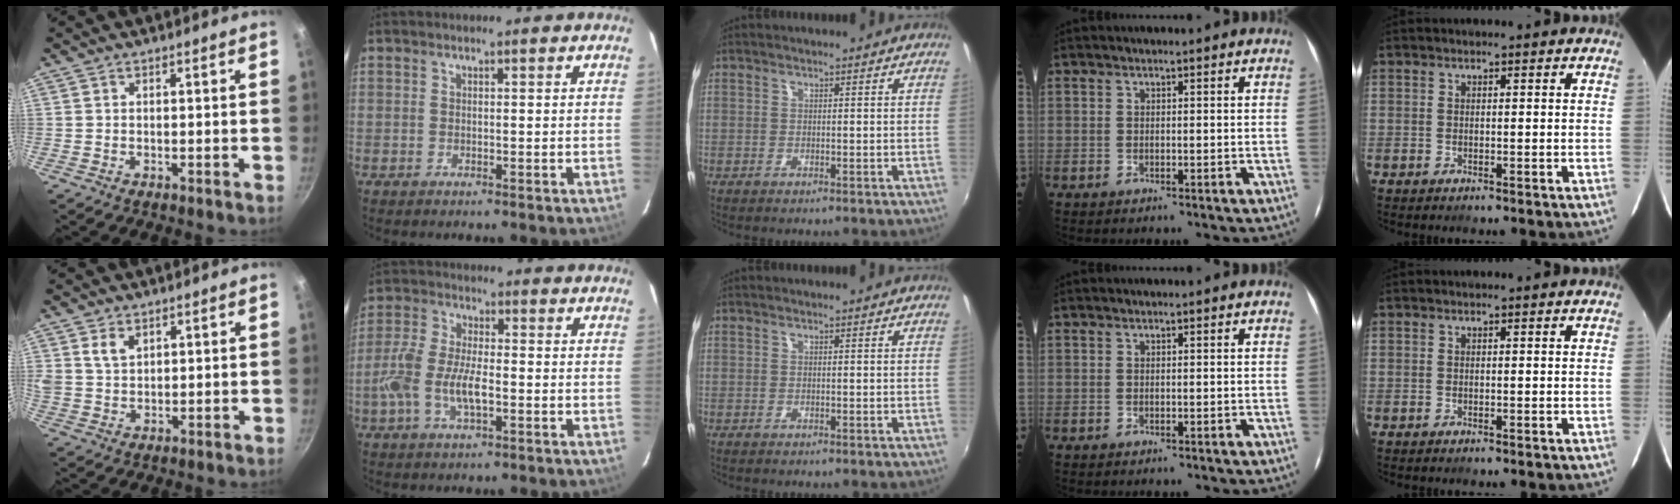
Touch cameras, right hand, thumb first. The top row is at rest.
{"thumb": {"total": 4.5, "force": [2.1, 3.0, 2.6], "torque": [-0.039, -0.007, 0.044]}, "index": {"total": 9.9, "force": [-2.9, 4.2, 8.5], "torque": [-0.184, 0.002, -0.055]}}